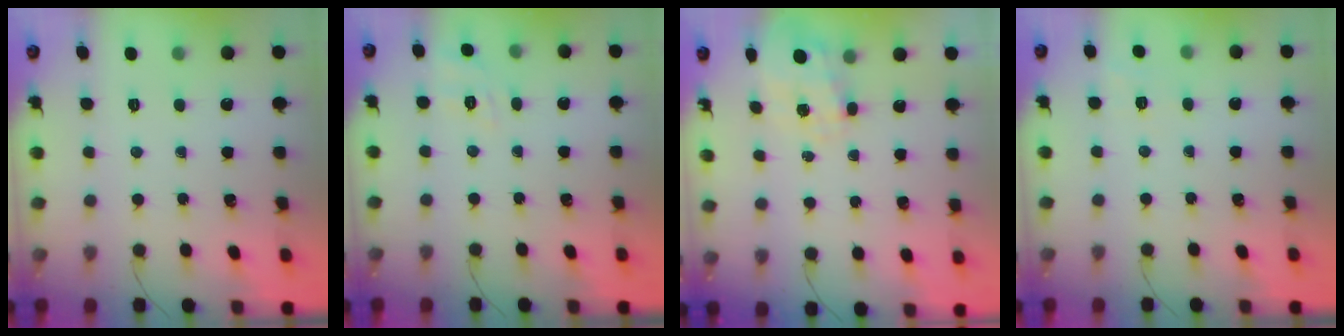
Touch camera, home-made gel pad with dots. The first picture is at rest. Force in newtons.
{"total": 7.7, "press": 7.4, "slide": 2.0}
{"total": 7.1, "press": 7.0, "slide": 0.8}
{"total": 5.0, "press": 4.8, "slide": 1.5}